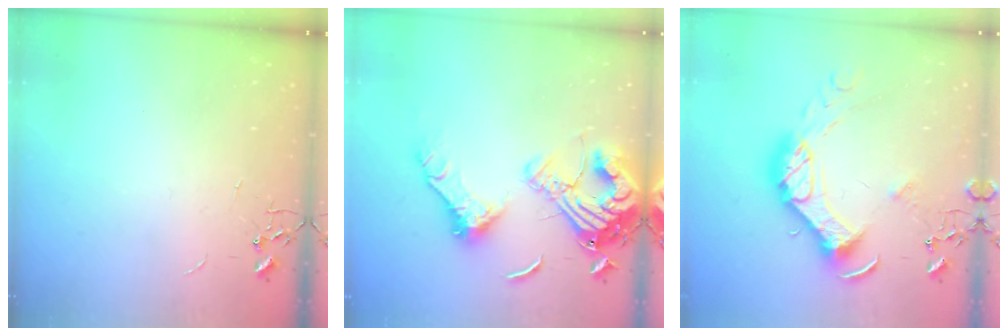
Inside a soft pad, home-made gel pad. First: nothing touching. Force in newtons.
{"total": 18.8, "press": 18.7, "slide": 2.1}
{"total": 16.9, "press": 16.8, "slide": 2.1}